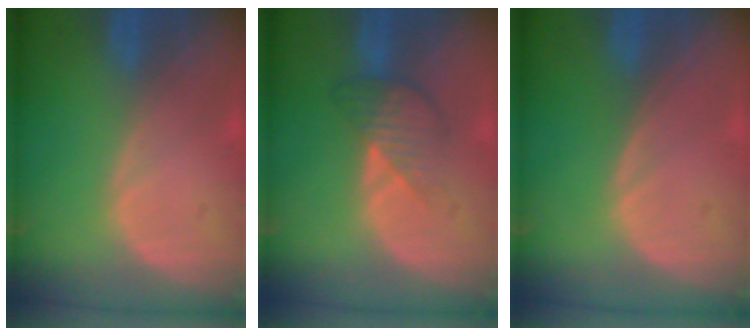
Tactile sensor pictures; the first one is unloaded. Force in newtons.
{"total": 3.8, "press": 3.8, "slide": 0.0}
{"total": 0.0}